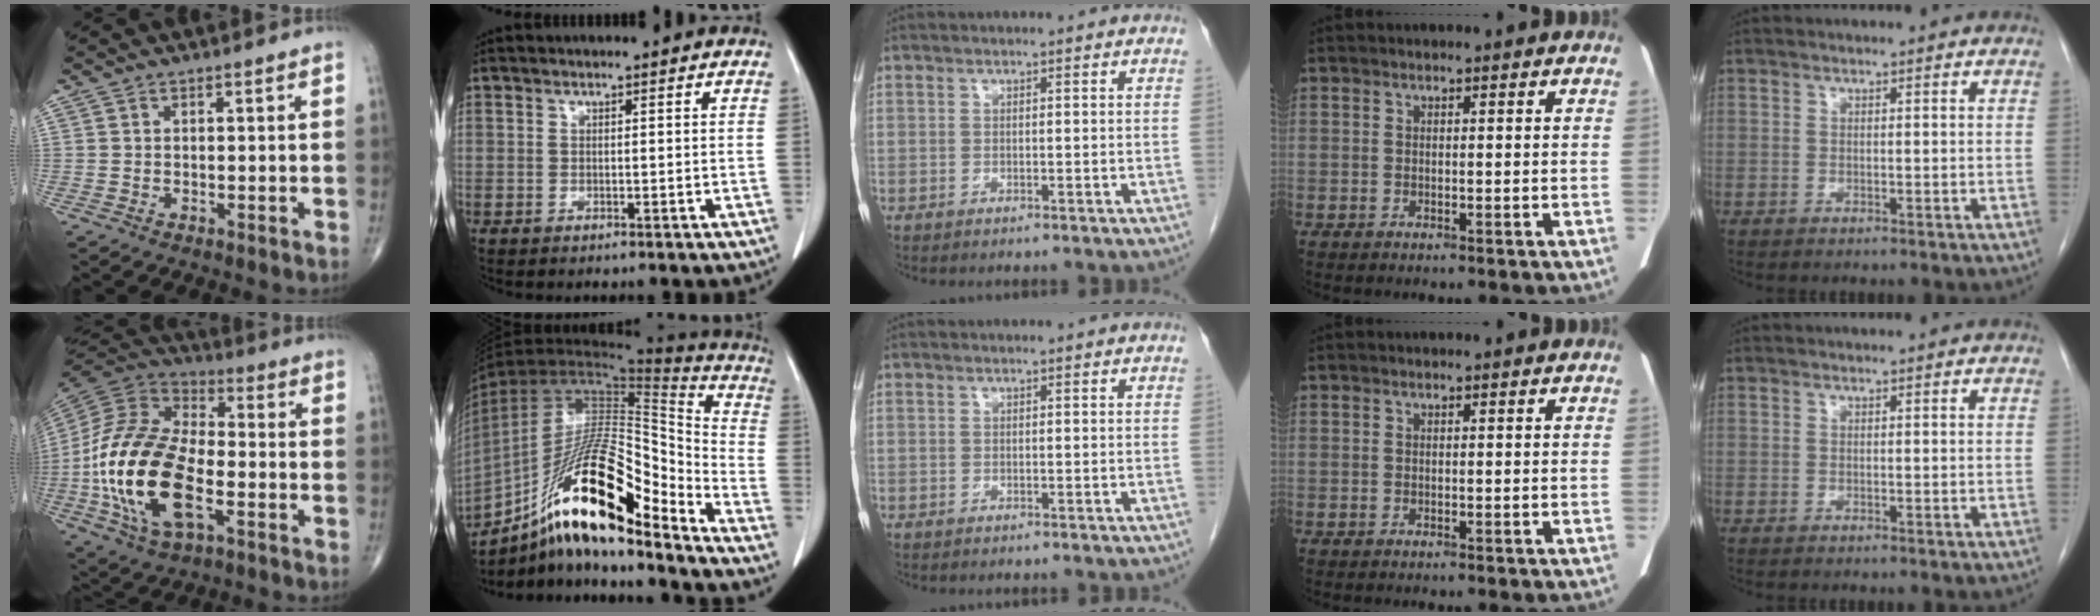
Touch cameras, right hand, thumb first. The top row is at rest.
{"thumb": {"total": 23.9, "force": [-5.8, 12.2, 19.8], "torque": [-0.405, 0.015, -0.106]}, "index": {"total": 22.8, "force": [-14.0, 4.7, 17.3], "torque": [-0.294, 0.004, -0.240]}}